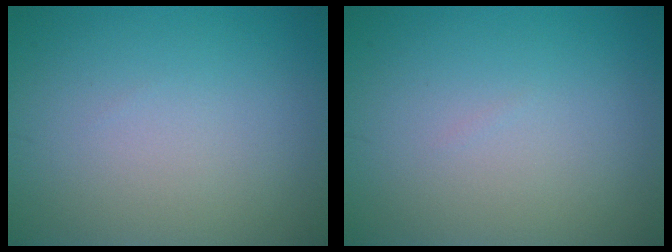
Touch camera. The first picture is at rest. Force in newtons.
{"total": 0.0}